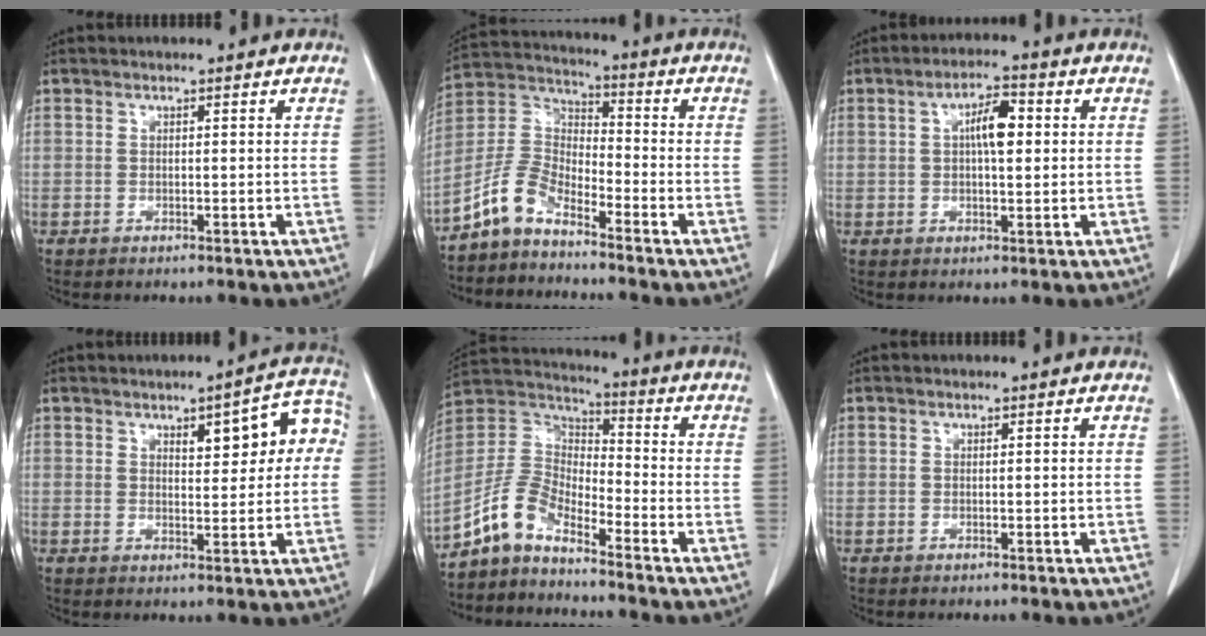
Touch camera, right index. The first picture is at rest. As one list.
[{"total": 8.1, "force": [-6.1, 3.2, 4.2], "torque": [-0.106, 0.019, -0.131]}, {"total": 6.3, "force": [1.1, 2.2, 5.8], "torque": [-0.108, 0.014, 0.020]}, {"total": 10.3, "force": [2.7, 3.7, 9.3], "torque": [-0.114, 0.032, 0.038]}, {"total": 9.5, "force": [-7.4, 3.3, 5.0], "torque": [-0.122, 0.019, -0.151]}, {"total": 0.0}]